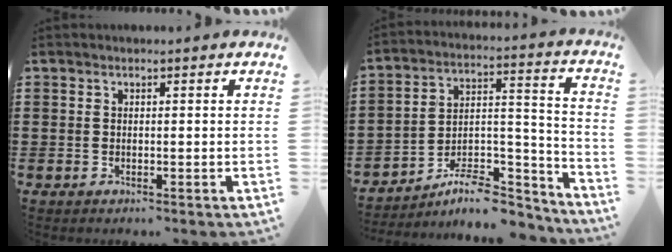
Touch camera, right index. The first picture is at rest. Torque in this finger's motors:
{"motor_torque": [-1.12, -0.39, 0.07, -0.07]}